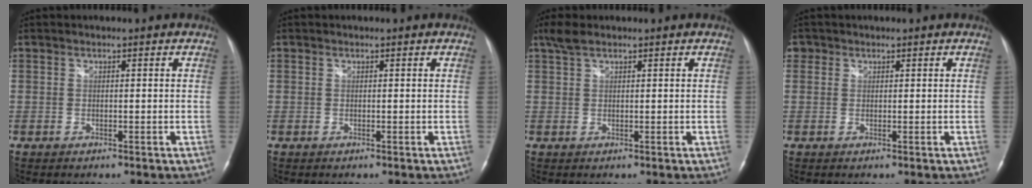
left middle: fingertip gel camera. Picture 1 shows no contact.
{"total": 0.0}
{"total": 2.4, "force": [1.9, 0.6, 1.4], "torque": [-0.034, 0.014, 0.041]}
{"total": 1.4, "force": [0.7, 1.2, 0.2], "torque": [0.009, 0.002, 0.009]}